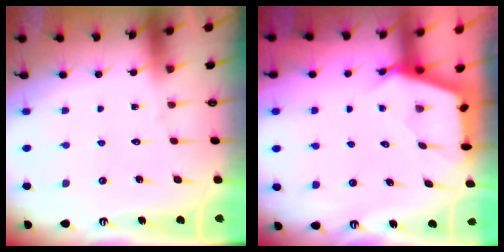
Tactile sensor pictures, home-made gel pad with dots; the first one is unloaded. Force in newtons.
{"total": 2.7, "press": 2.7, "slide": 0.3}